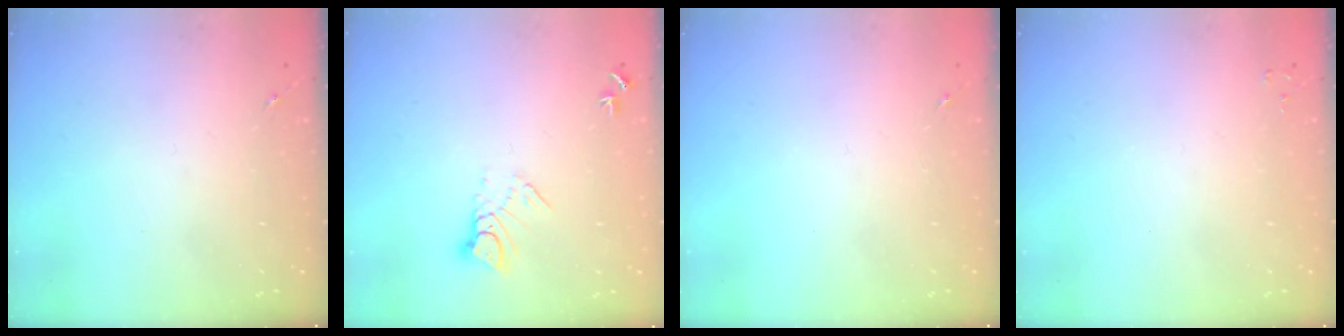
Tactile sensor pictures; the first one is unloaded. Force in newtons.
{"total": 5.9, "press": 5.9, "slide": 0.5}
{"total": 0.0}
{"total": 2.0, "press": 2.0, "slide": 0.3}